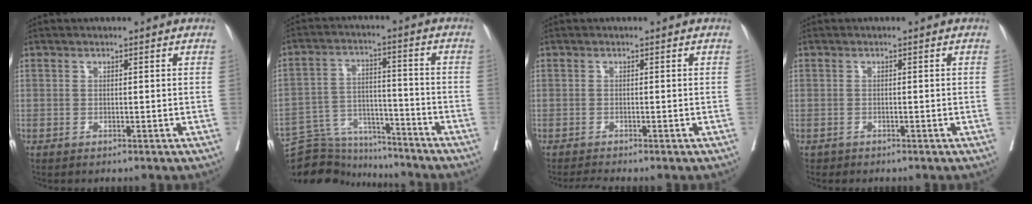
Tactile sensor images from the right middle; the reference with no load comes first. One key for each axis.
{"total": 11.7, "fx": -11.4, "fy": 2.4, "fz": 0.6, "tx": -0.015, "ty": 0.037, "tz": -0.190}
{"total": 1.0, "fx": -1.0, "fy": -0.4, "fz": 0.1, "tx": -0.008, "ty": -0.007, "tz": -0.018}
{"total": 0.9, "fx": -0.7, "fy": 0.4, "fz": 0.1, "tx": -0.011, "ty": -0.001, "tz": -0.016}